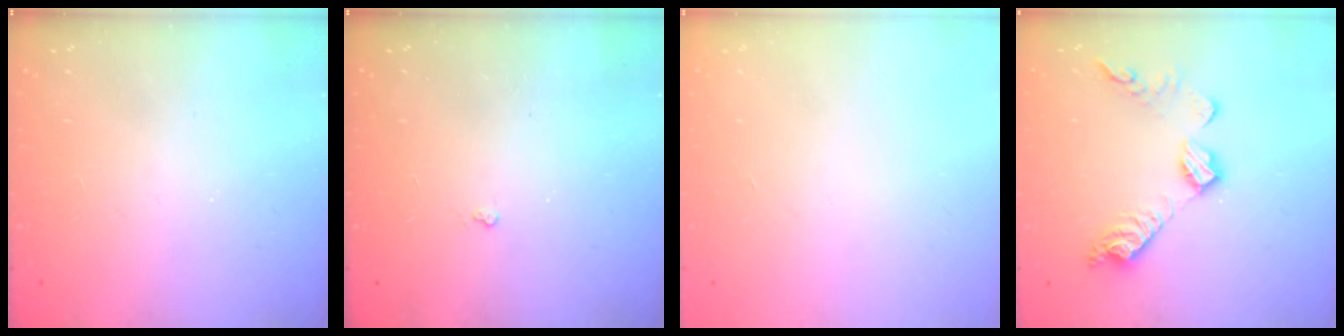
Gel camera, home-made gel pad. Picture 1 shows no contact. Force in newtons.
{"total": 1.8, "press": 1.8, "slide": 0.3}
{"total": 0.0}
{"total": 11.7, "press": 11.7, "slide": 0.4}